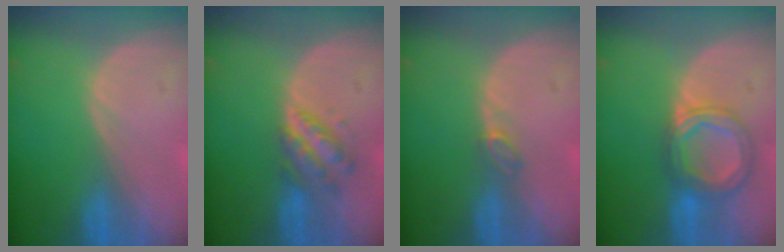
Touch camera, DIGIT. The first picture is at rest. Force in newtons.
{"total": 5.2, "press": 5.2, "slide": 0.1}
{"total": 1.7, "press": 1.7, "slide": 0.4}
{"total": 6.9, "press": 6.8, "slide": 0.5}